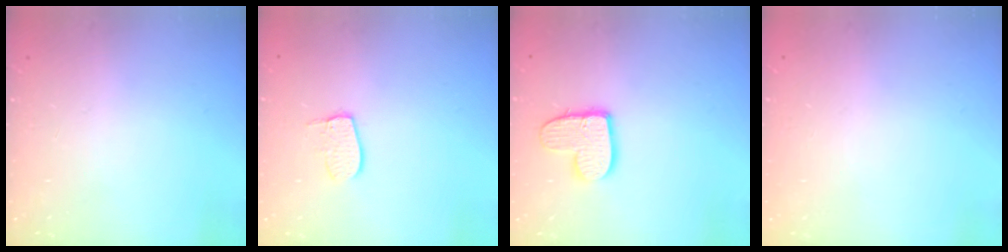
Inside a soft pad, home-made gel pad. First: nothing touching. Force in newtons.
{"total": 7.2, "press": 7.2, "slide": 0.3}
{"total": 10.9, "press": 10.8, "slide": 0.7}
{"total": 0.0}